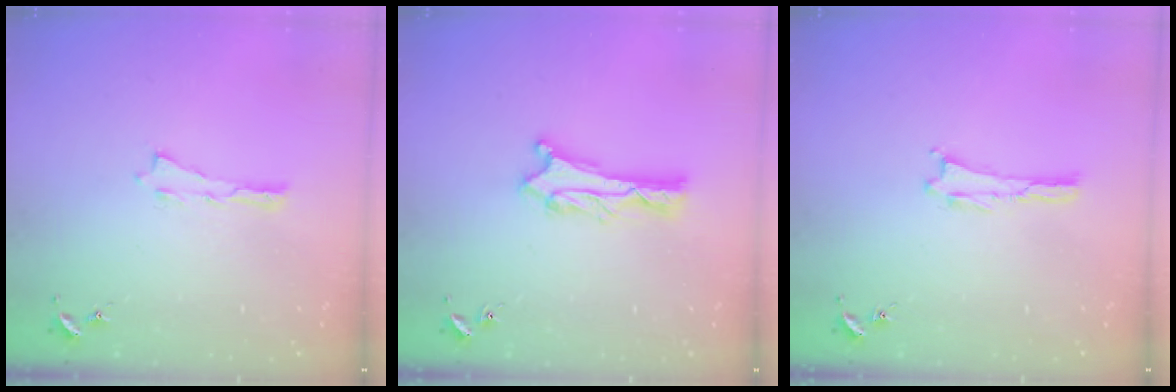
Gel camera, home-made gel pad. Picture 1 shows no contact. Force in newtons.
{"total": 1.2, "press": 1.1, "slide": 0.1}
{"total": 0.0}